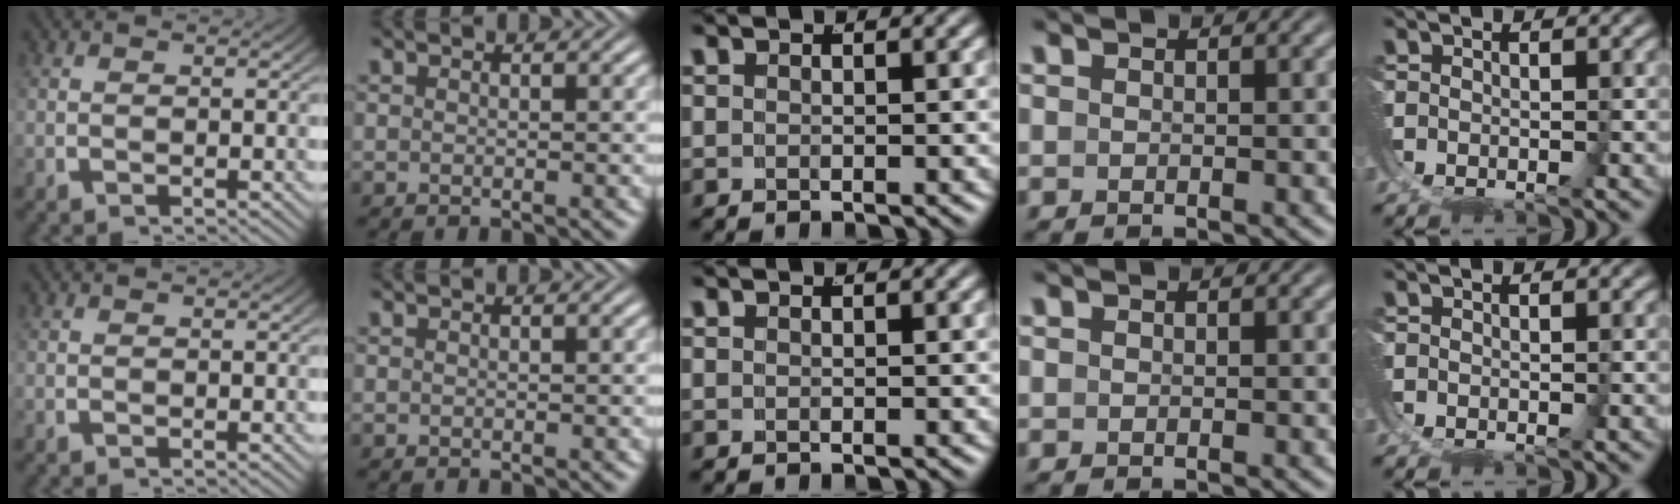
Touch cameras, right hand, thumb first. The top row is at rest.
{}